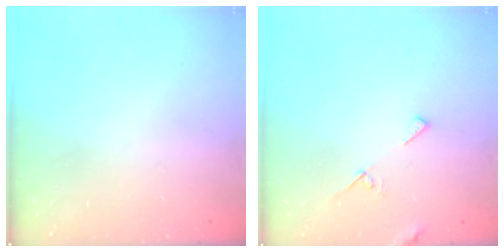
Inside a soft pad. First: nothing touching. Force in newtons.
{"total": 5.3, "press": 5.3, "slide": 0.5}